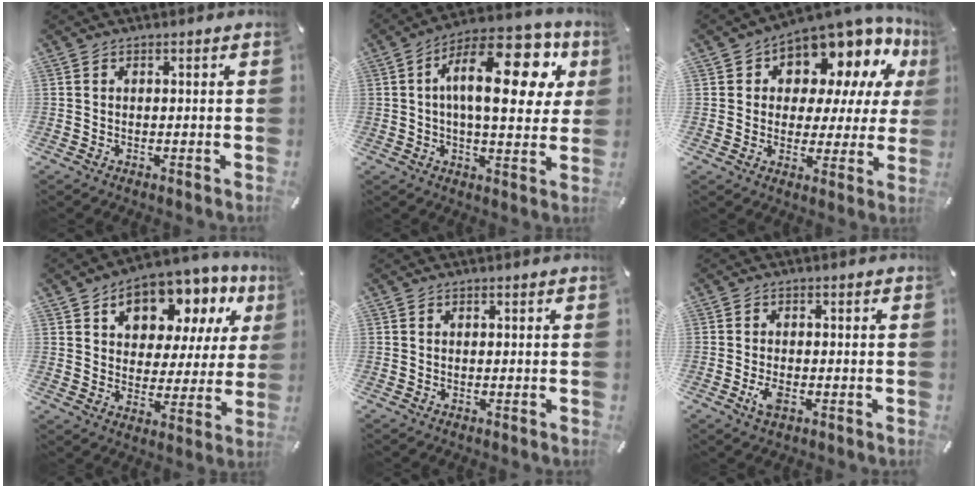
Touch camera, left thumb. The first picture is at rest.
{"total": 21.5, "force": [6.6, 9.4, 18.2], "torque": [-0.291, -0.027, 0.097]}
{"total": 12.2, "force": [8.4, 7.1, 5.4], "torque": [-0.086, -0.079, 0.147]}
{"total": 12.6, "force": [7.0, 8.6, 6.0], "torque": [-0.094, -0.045, 0.122]}
{"total": 0.0}
{"total": 3.4, "force": [-1.2, 1.7, 2.7], "torque": [-0.065, -0.001, -0.025]}